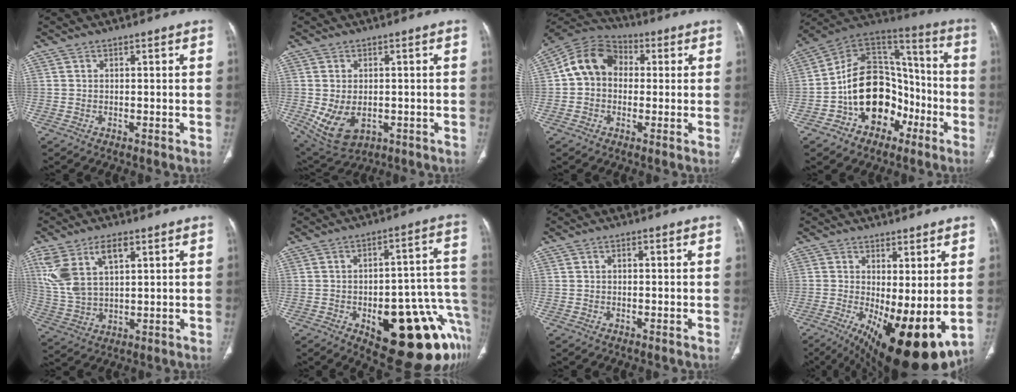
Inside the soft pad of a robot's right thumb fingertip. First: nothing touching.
{"total": 8.9, "force": [-1.7, 5.9, 6.5], "torque": [-0.113, -0.002, -0.008]}
{"total": 11.2, "force": [0.9, 9.1, 6.5], "torque": [-0.104, 0.032, -0.001]}
{"total": 19.4, "force": [-6.8, 14.0, 11.7], "torque": [-0.137, 0.086, -0.110]}
{"total": 12.1, "force": [5.3, 6.3, 8.9], "torque": [-0.194, -0.007, 0.116]}
{"total": 24.6, "force": [-9.9, 10.3, 20.1], "torque": [-0.173, 0.065, -0.114]}
{"total": 0.7, "force": [0.0, 0.4, 0.5], "torque": [-0.008, 0.001, -0.002]}
{"total": 16.1, "force": [-3.2, 5.7, 14.7], "torque": [-0.219, -0.027, -0.026]}